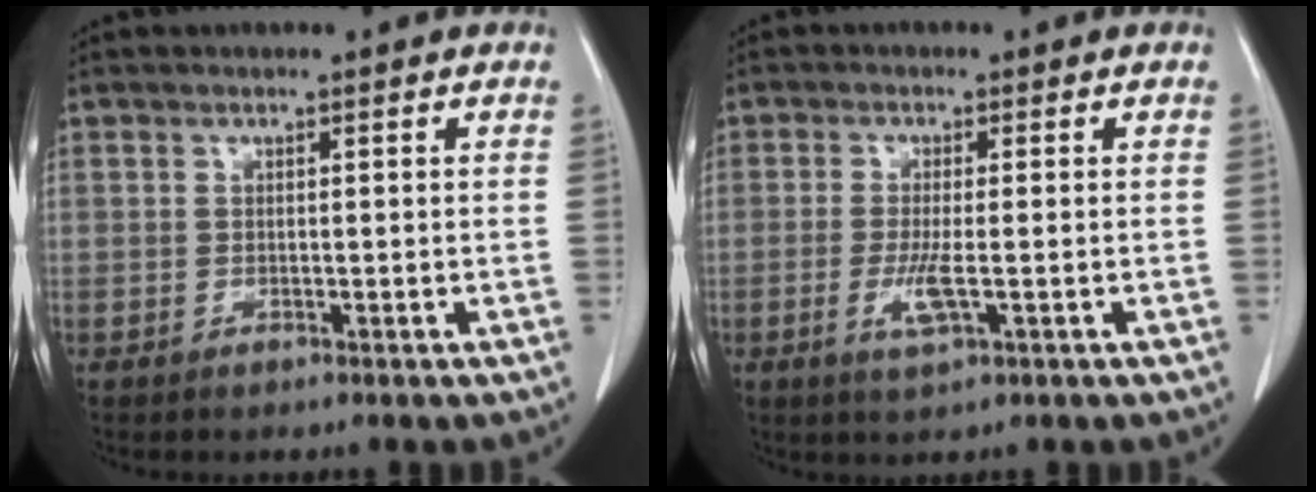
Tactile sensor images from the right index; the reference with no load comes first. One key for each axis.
{"total": 4.0, "fx": -1.1, "fy": 0.6, "fz": 3.8, "tx": -0.082, "ty": -0.009, "tz": -0.018}